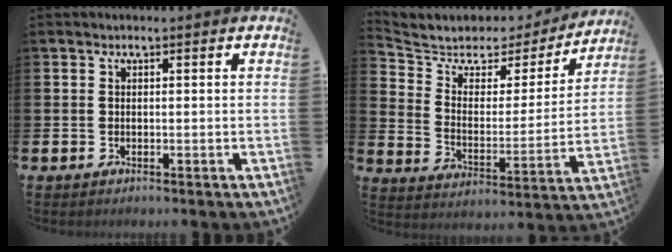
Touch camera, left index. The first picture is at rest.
{"total": 5.3, "force": [4.5, 2.7, 0.8], "torque": [-0.056, -0.034, 0.073]}